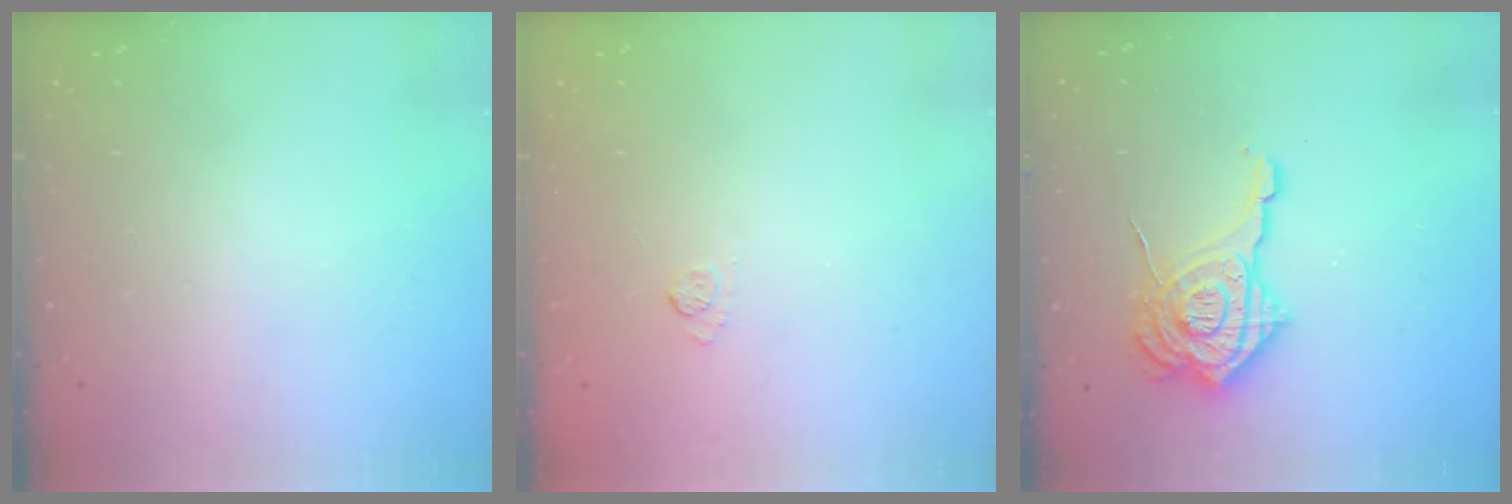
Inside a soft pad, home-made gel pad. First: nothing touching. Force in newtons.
{"total": 7.1, "press": 6.9, "slide": 1.4}
{"total": 18.1, "press": 18.0, "slide": 1.5}